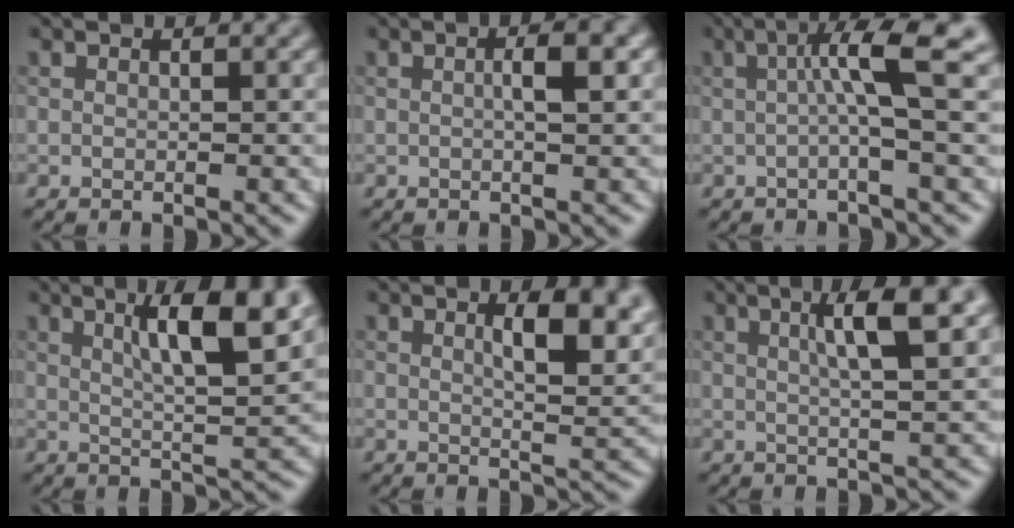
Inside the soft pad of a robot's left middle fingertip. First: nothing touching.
{"total": 2.1, "force": [0.2, 0.3, 2.1], "torque": [-0.037, 0.005, 0.002]}
{"total": 5.2, "force": [0.6, 0.4, 5.1], "torque": [-0.090, 0.010, 0.006]}
{"total": 7.5, "force": [3.1, 1.5, 6.7], "torque": [-0.098, 0.005, 0.052]}
{"total": 6.1, "force": [2.1, 2.2, 5.3], "torque": [-0.070, 0.000, 0.033]}
{"total": 5.3, "force": [1.8, 1.0, 4.9], "torque": [-0.070, 0.008, 0.026]}